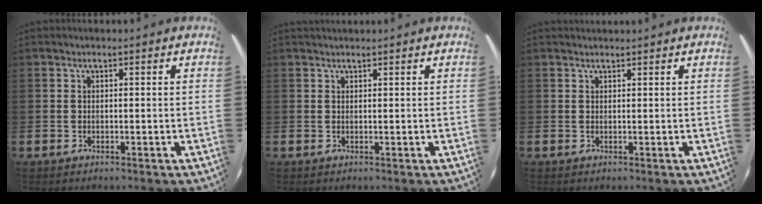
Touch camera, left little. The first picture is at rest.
{"total": 0.6, "force": [0.6, 0.0, 0.0], "torque": [-0.001, 0.001, 0.013]}
{"total": 0.7, "force": [0.7, 0.0, -0.1], "torque": [0.001, 0.001, 0.013]}